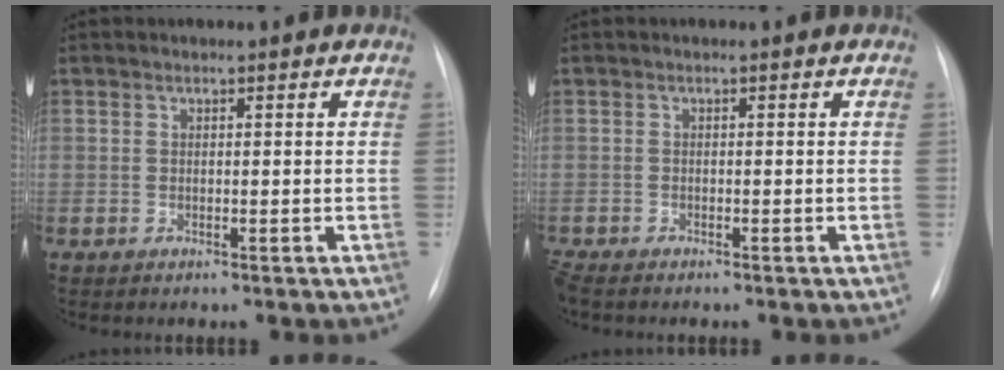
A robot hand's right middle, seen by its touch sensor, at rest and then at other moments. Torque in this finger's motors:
{"motor_torque": [0.66, -0.56, 0.17, 0.03]}